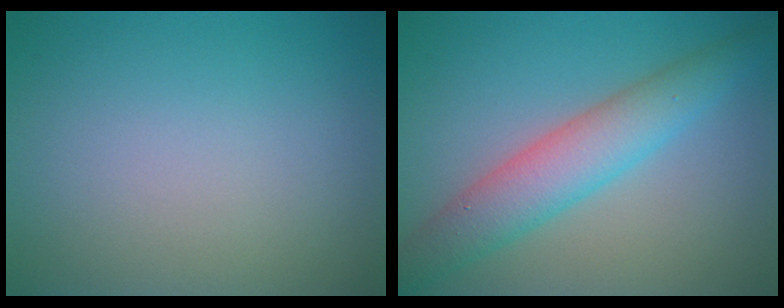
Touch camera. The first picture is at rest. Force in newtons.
{"total": 5.2, "press": 5.2, "slide": 0.0}